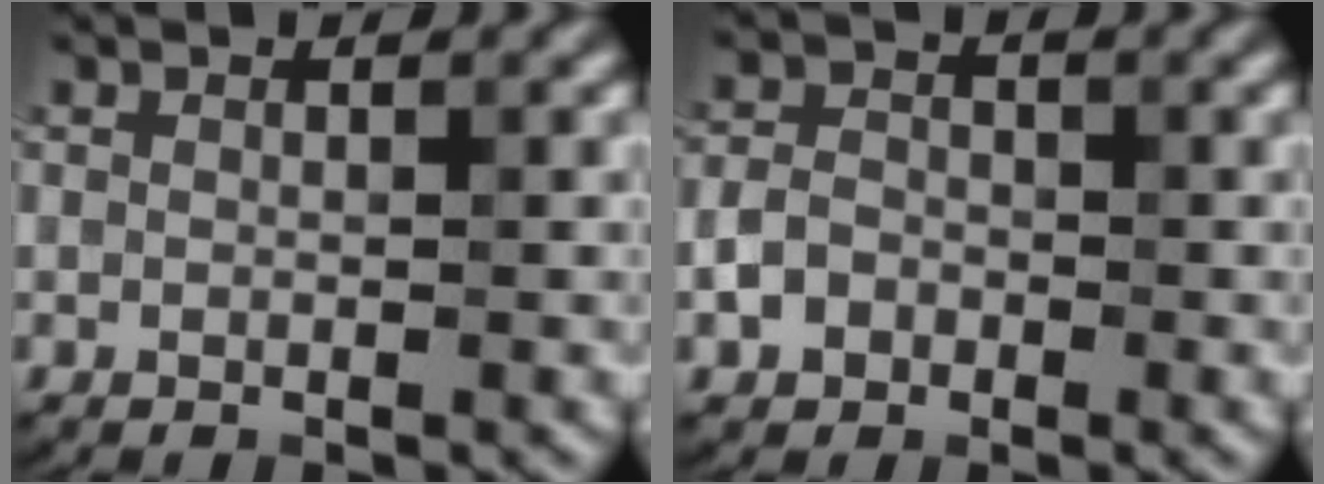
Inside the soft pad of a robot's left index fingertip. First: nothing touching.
{"total": 2.4, "force": [-1.2, 1.8, 1.0], "torque": [-0.020, 0.011, -0.025]}